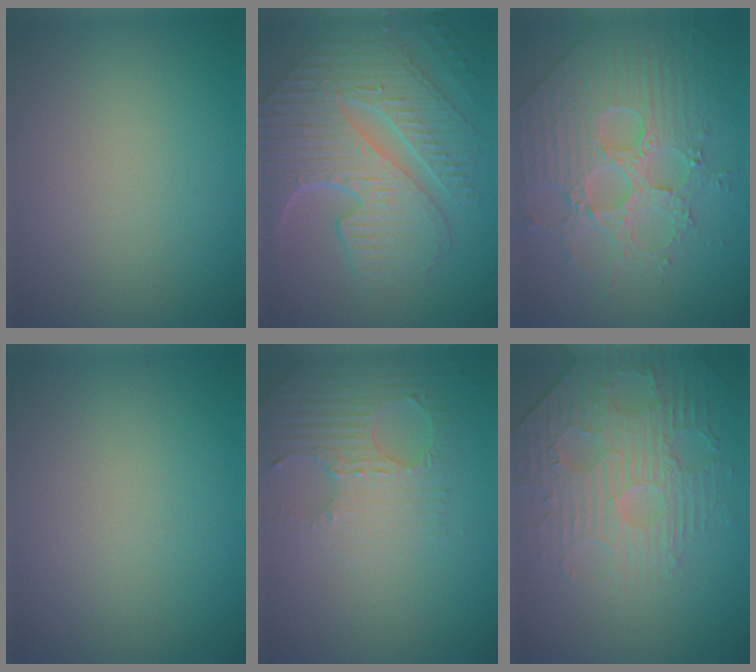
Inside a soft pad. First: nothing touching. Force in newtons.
{"total": 10.6, "press": 7.3, "slide": 7.7}
{"total": 4.9, "press": 4.9, "slide": 0.4}
{"total": 0.0}
{"total": 2.8, "press": 2.7, "slide": 0.9}
{"total": 4.4, "press": 4.0, "slide": 1.7}